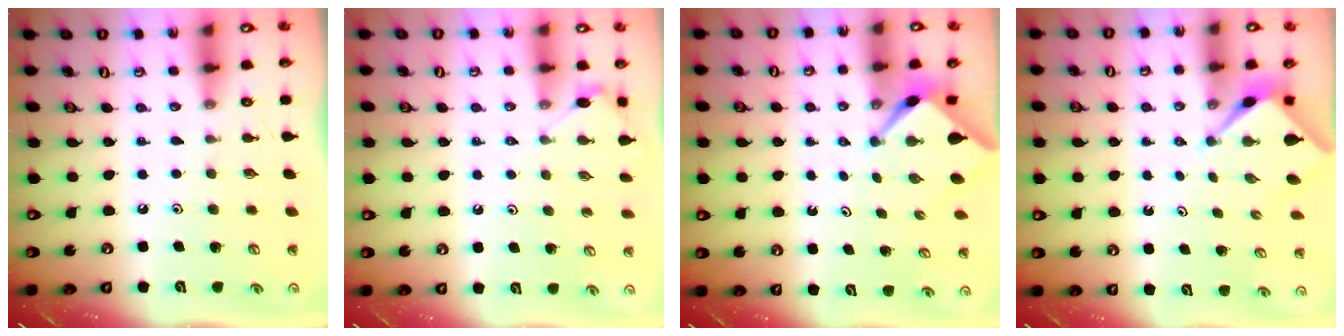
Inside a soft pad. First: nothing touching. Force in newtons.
{"total": 3.9, "press": 3.9, "slide": 0.4}
{"total": 2.5, "press": 2.5, "slide": 0.3}
{"total": 2.6, "press": 2.6, "slide": 0.3}